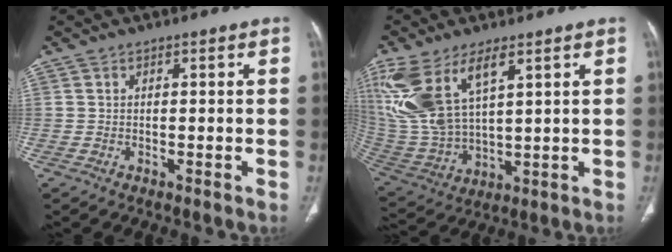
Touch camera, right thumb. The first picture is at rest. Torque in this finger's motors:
{"motor_torque": [1.14, 3.67, 1.67, 1.10, 0.23]}